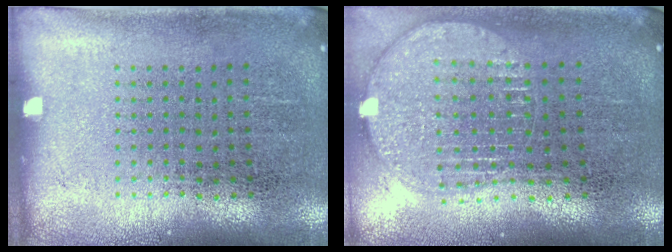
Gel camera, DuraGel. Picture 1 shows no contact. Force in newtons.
{"total": 1.6, "press": 1.4, "slide": 0.8}